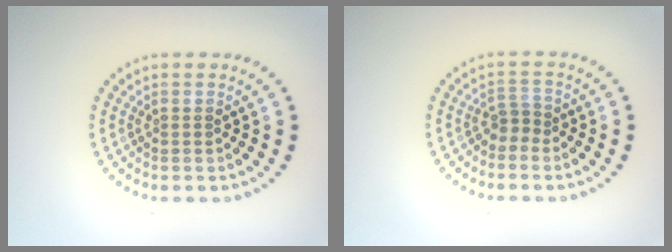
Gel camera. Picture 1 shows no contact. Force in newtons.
{"total": 1.5, "press": 1.0, "slide": 1.1}